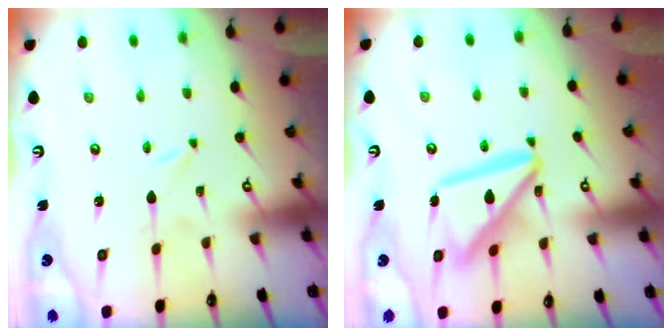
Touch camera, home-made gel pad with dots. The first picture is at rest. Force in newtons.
{"total": 15.1, "press": 15.0, "slide": 1.6}